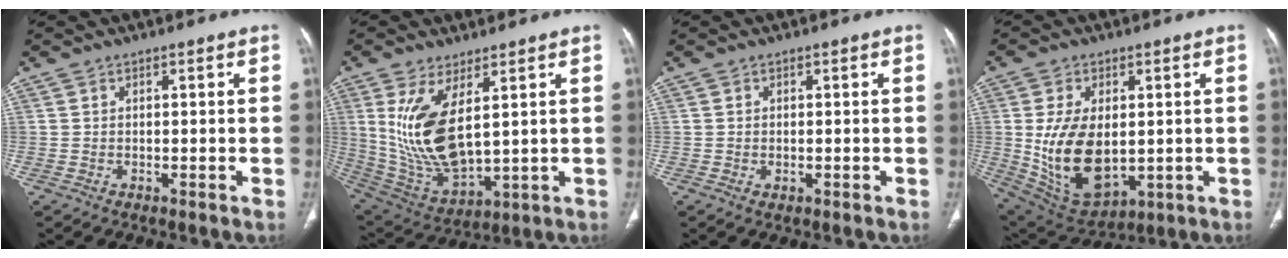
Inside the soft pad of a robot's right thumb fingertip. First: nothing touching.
{"total": 15.3, "force": [4.1, 6.7, 13.2], "torque": [-0.260, -0.029, 0.106]}
{"total": 0.9, "force": [-0.2, 0.6, 0.6], "torque": [-0.014, -0.001, 0.000]}
{"total": 15.9, "force": [-0.1, 9.5, 12.8], "torque": [-0.221, -0.010, 0.028]}